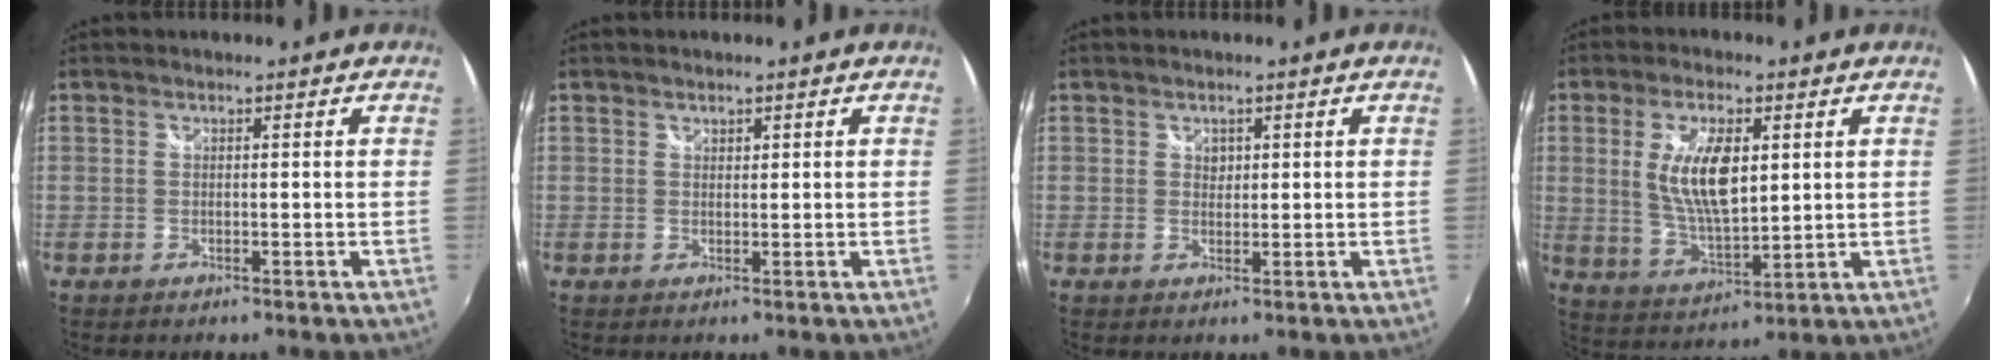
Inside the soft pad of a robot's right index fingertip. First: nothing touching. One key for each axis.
{"total": 0.7, "fx": 0.6, "fy": 0.3, "fz": 0.1, "tx": -0.001, "ty": 0.002, "tz": 0.011}
{"total": 1.2, "fx": 0.6, "fy": 1.0, "fz": 0.3, "tx": -0.001, "ty": 0.004, "tz": 0.009}
{"total": 11.0, "fx": 2.4, "fy": 4.4, "fz": 9.7, "tx": -0.186, "ty": -0.004, "tz": 0.054}